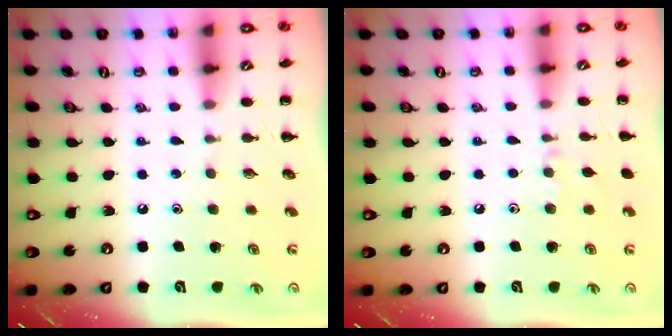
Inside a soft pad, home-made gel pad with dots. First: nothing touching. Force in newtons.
{"total": 5.0, "press": 4.7, "slide": 1.6}